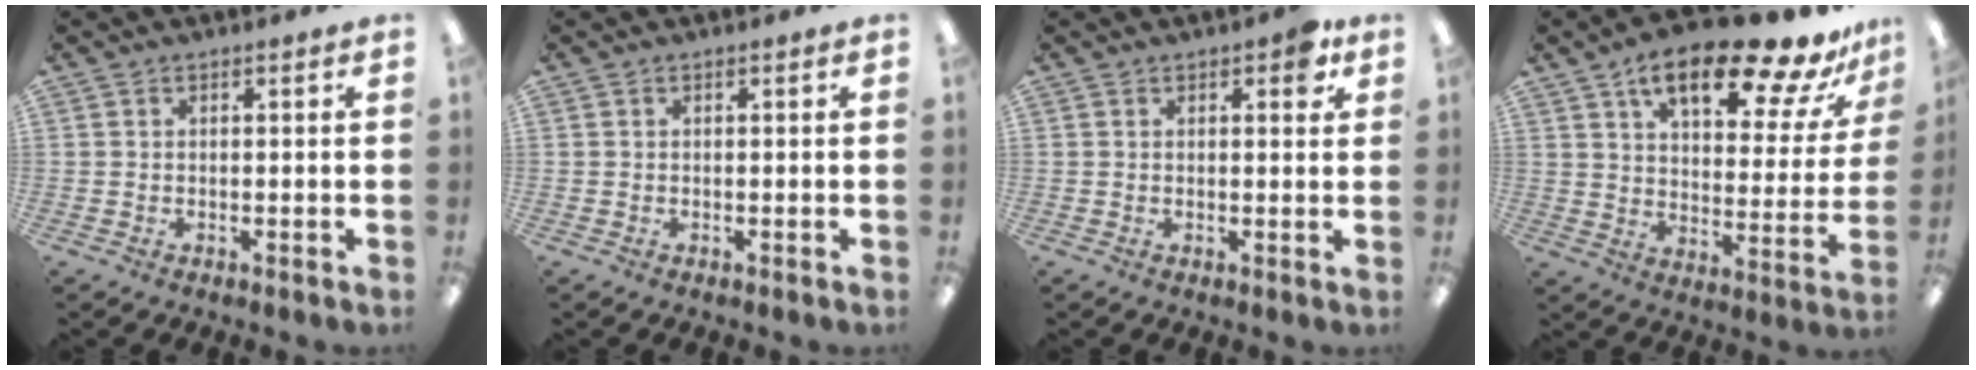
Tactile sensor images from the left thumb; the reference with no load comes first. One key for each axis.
{"total": 0.0}
{"total": 3.6, "fx": 1.8, "fy": 1.5, "fz": 2.7, "tx": -0.027, "ty": -0.007, "tz": 0.023}
{"total": 20.9, "fx": 13.8, "fy": 7.0, "fz": 14.1, "tx": -0.204, "ty": -0.086, "tz": 0.222}